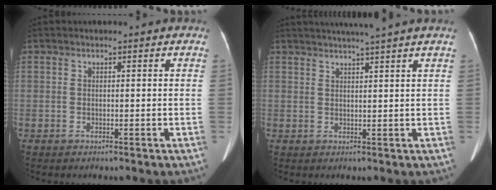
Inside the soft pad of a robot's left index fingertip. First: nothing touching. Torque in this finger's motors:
{"motor_torque": [0.09, -0.16, 0.01, 0.07]}